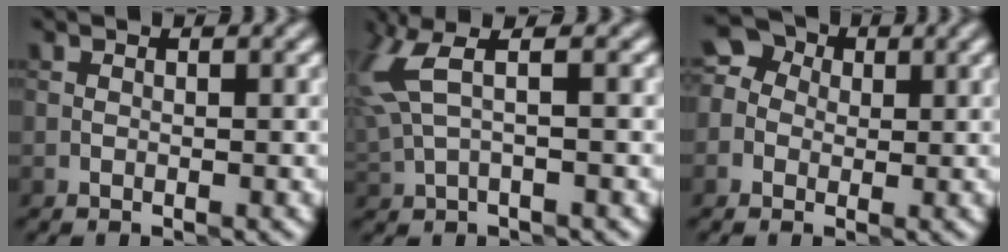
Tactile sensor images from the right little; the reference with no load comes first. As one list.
[{"total": 4.2, "force": [1.7, 1.1, 3.6], "torque": [-0.096, 0.008, 0.037]}, {"total": 3.5, "force": [0.6, 3.2, 1.3], "torque": [-0.007, 0.015, -0.017]}]